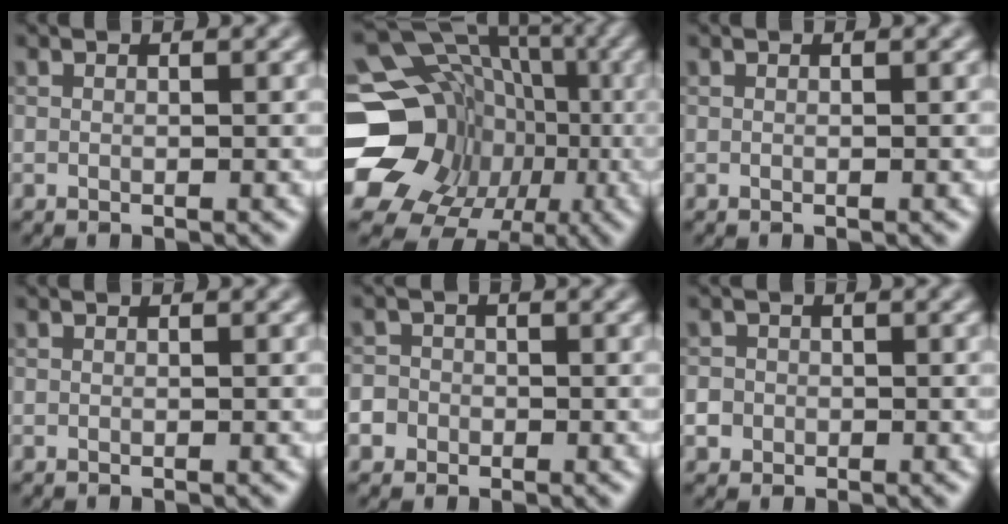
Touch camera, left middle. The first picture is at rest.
{"total": 21.2, "force": [-4.9, 18.7, 8.5], "torque": [-0.161, -0.017, -0.103]}
{"total": 0.0}
{"total": 0.0}
{"total": 4.6, "force": [-2.2, 3.9, 1.0], "torque": [-0.007, -0.001, -0.060]}
{"total": 3.8, "force": [-1.4, 3.4, 1.0], "torque": [-0.006, 0.000, -0.042]}